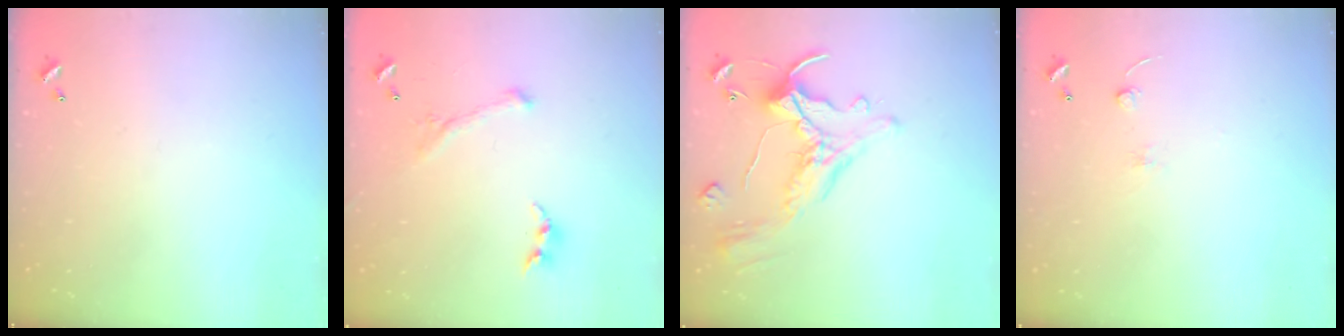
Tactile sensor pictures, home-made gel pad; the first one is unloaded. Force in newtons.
{"total": 2.8, "press": 2.6, "slide": 0.9}
{"total": 2.5, "press": 2.2, "slide": 1.2}
{"total": 2.5, "press": 2.4, "slide": 0.8}